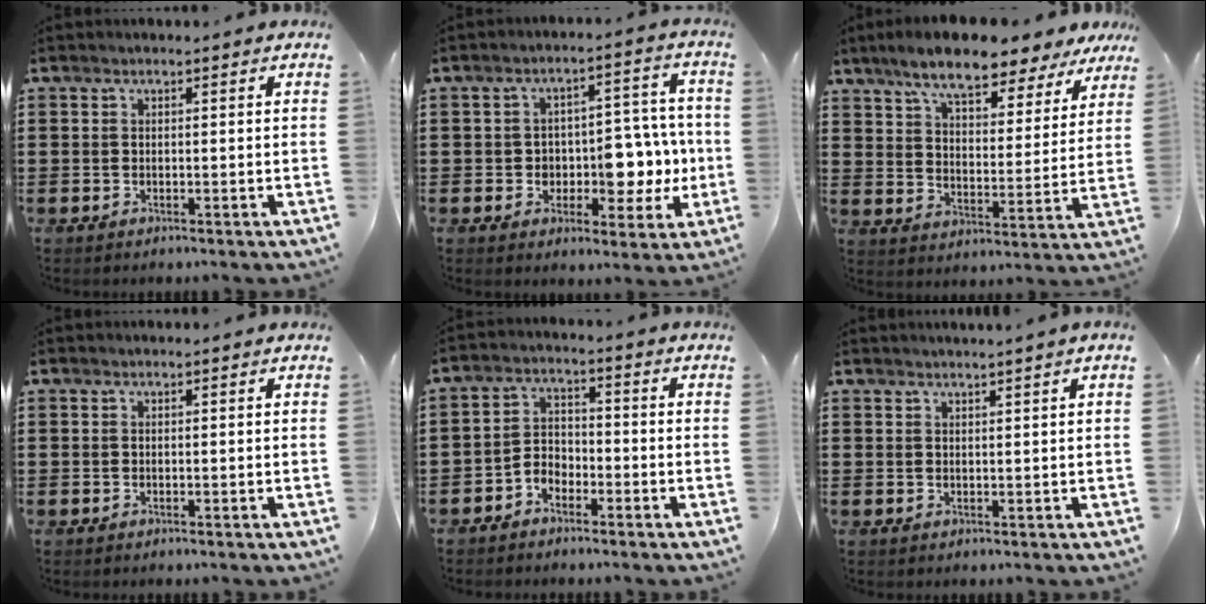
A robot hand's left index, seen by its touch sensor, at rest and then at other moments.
{"total": 7.4, "force": [-0.8, 5.7, 4.6], "torque": [-0.073, 0.001, -0.013]}
{"total": 8.4, "force": [7.2, 1.5, 4.0], "torque": [-0.100, -0.027, 0.125]}
{"total": 0.0}
{"total": 3.2, "force": [-2.7, 1.6, 0.9], "torque": [-0.022, 0.009, -0.058]}
{"total": 1.1, "force": [1.0, -0.4, 0.3], "torque": [-0.005, -0.003, 0.019]}